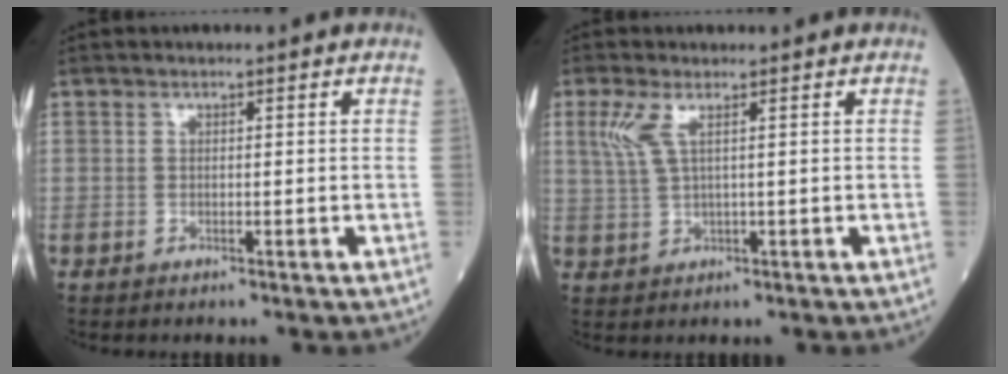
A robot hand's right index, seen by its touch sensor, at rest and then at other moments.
{"total": 3.4, "force": [1.5, 0.6, 3.0], "torque": [-0.082, 0.010, 0.037]}